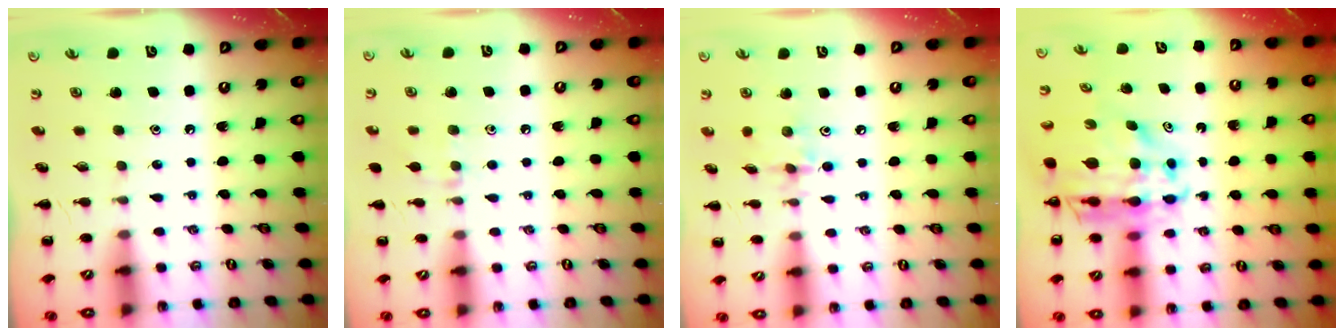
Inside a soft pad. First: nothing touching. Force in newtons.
{"total": 6.9, "press": 6.5, "slide": 2.3}
{"total": 4.1, "press": 4.1, "slide": 0.5}
{"total": 13.2, "press": 12.7, "slide": 3.7}